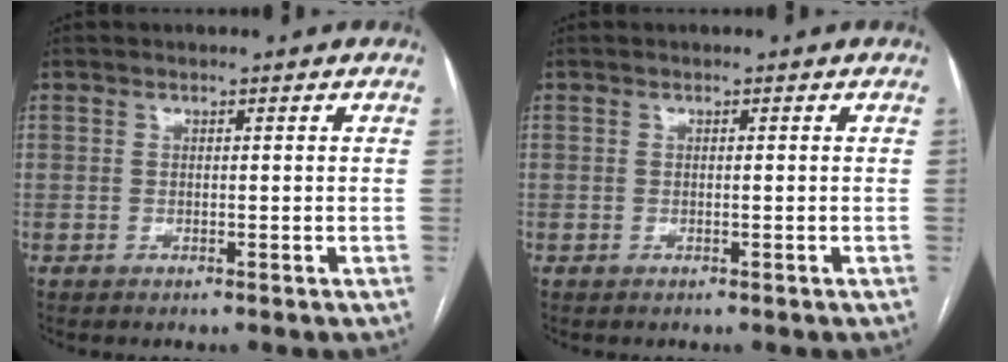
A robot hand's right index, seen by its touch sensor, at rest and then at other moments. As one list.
[{"total": 0.0}]